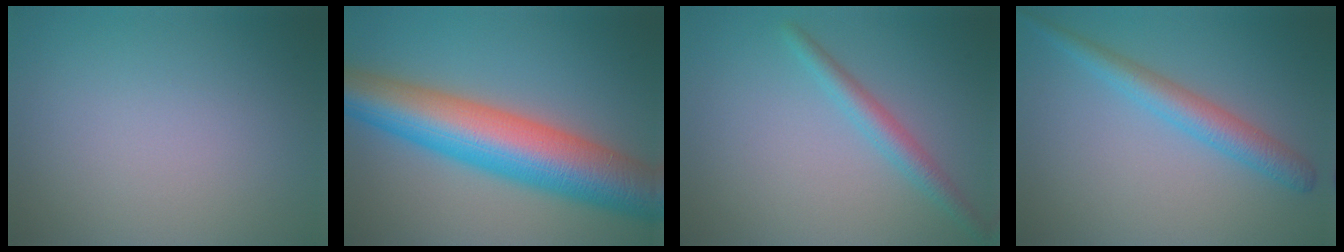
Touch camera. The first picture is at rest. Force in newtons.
{"total": 11.9, "press": 11.9, "slide": 0.1}
{"total": 2.3, "press": 2.3, "slide": 0.0}
{"total": 3.4, "press": 3.4, "slide": 0.1}